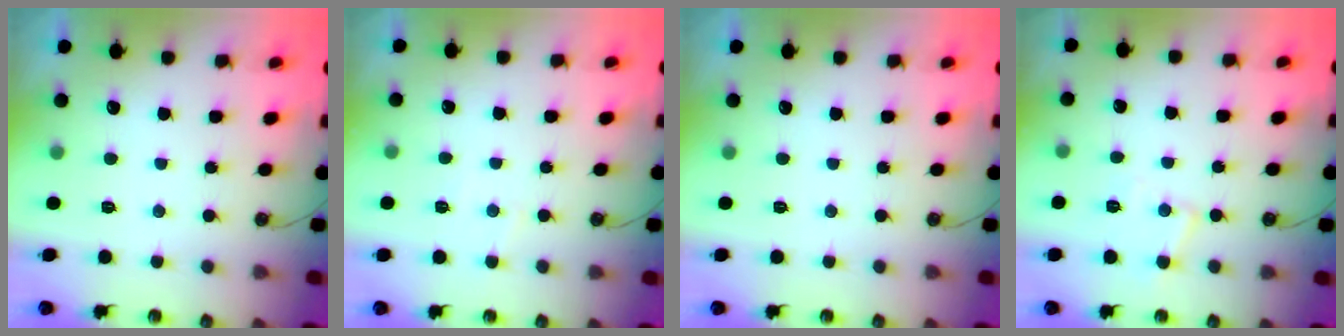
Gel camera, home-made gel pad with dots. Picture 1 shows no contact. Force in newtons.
{"total": 3.3, "press": 3.2, "slide": 0.5}
{"total": 0.0}
{"total": 7.9, "press": 7.9, "slide": 0.6}